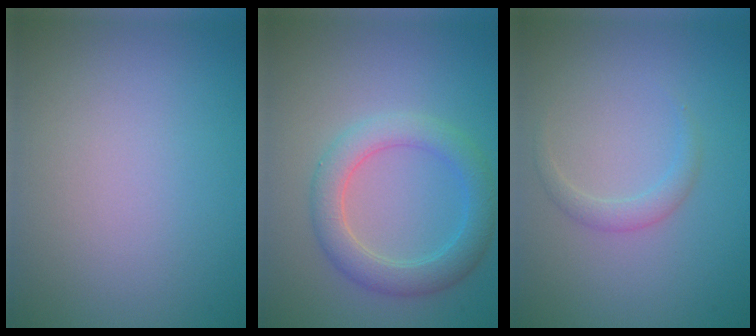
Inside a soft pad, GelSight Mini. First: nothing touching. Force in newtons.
{"total": 4.1, "press": 4.1, "slide": 0.3}
{"total": 1.4, "press": 1.4, "slide": 0.1}